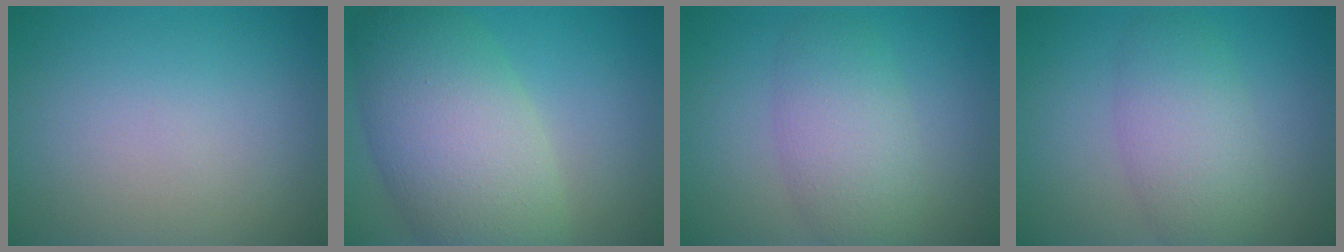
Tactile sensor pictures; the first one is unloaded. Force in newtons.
{"total": 10.1, "press": 10.1, "slide": 0.7}
{"total": 4.6, "press": 4.6, "slide": 0.1}
{"total": 4.4, "press": 4.4, "slide": 0.3}